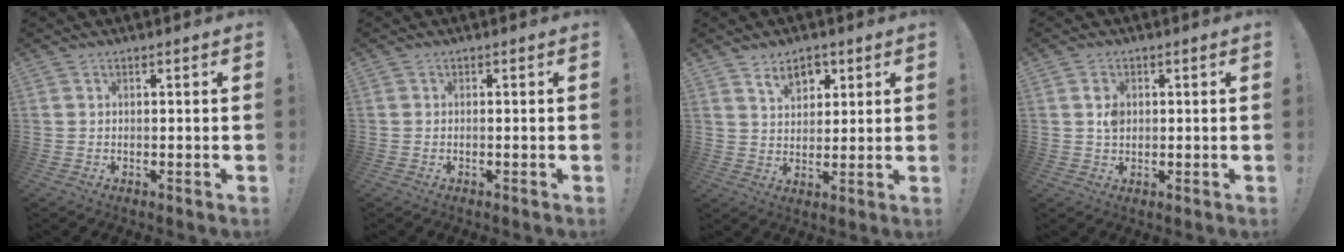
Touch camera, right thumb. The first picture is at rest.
{"total": 0.0}
{"total": 8.0, "force": [4.7, 5.1, 3.9], "torque": [-0.062, -0.014, 0.086]}
{"total": 2.9, "force": [0.5, 2.2, 1.8], "torque": [-0.021, -0.003, 0.005]}